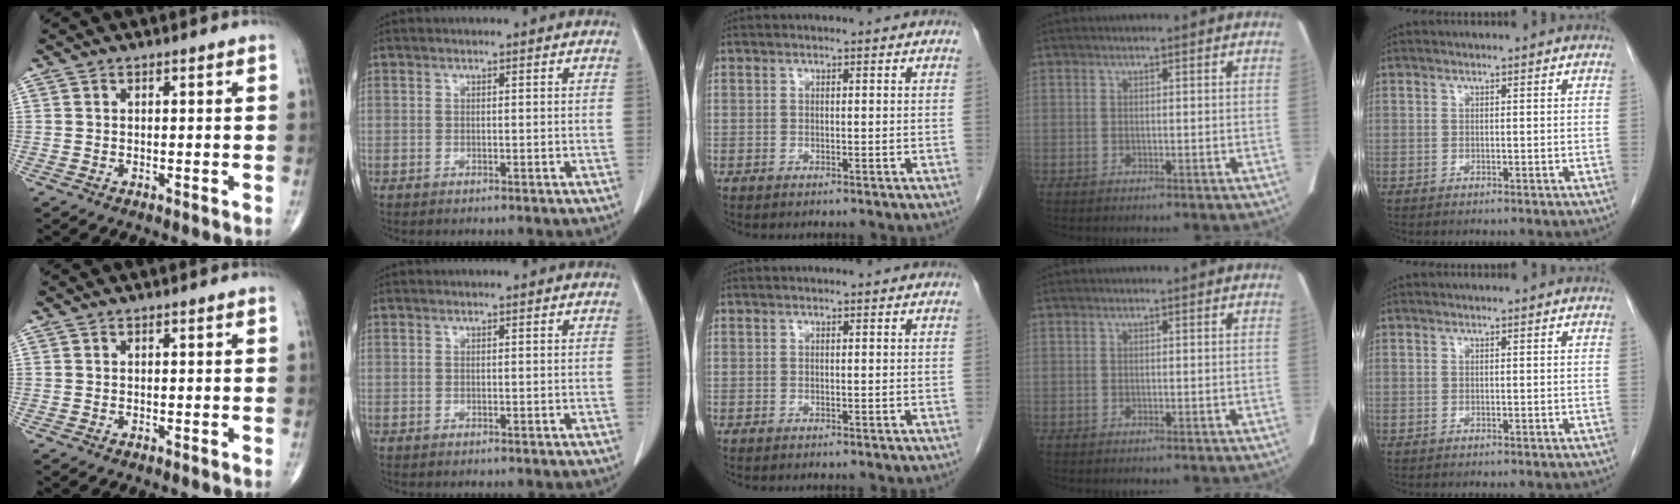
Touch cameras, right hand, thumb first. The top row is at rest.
{}